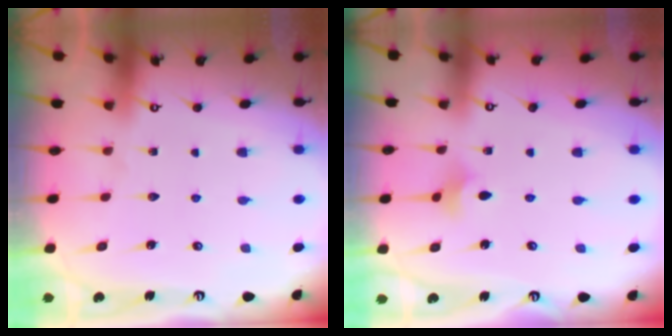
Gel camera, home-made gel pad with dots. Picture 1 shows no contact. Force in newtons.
{"total": 3.7, "press": 3.6, "slide": 0.9}